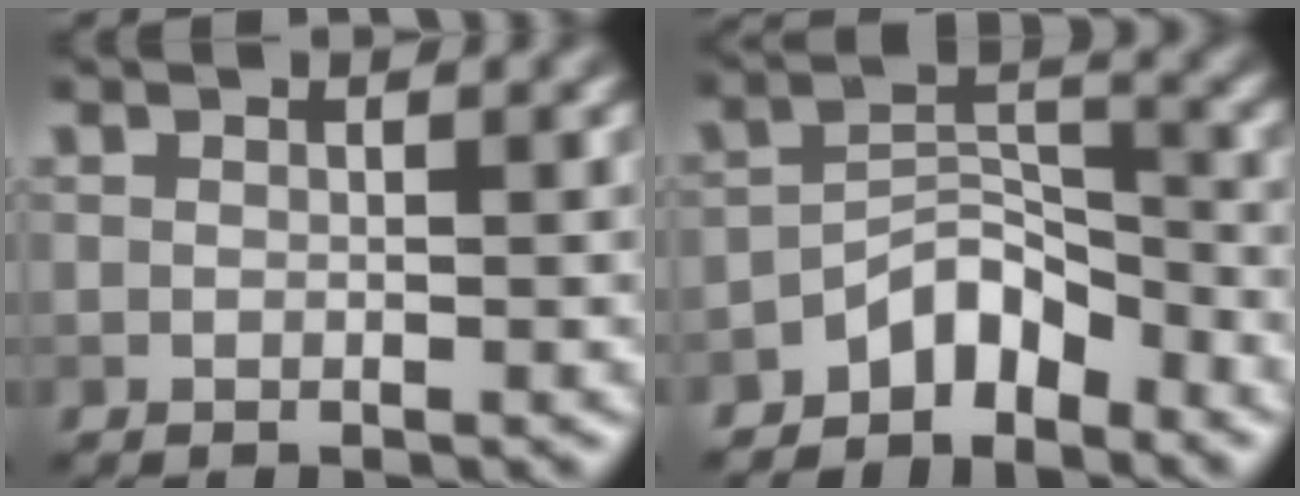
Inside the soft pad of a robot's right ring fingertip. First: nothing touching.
{"total": 4.1, "force": [-3.2, 1.9, 1.7], "torque": [-0.018, 0.017, -0.063]}